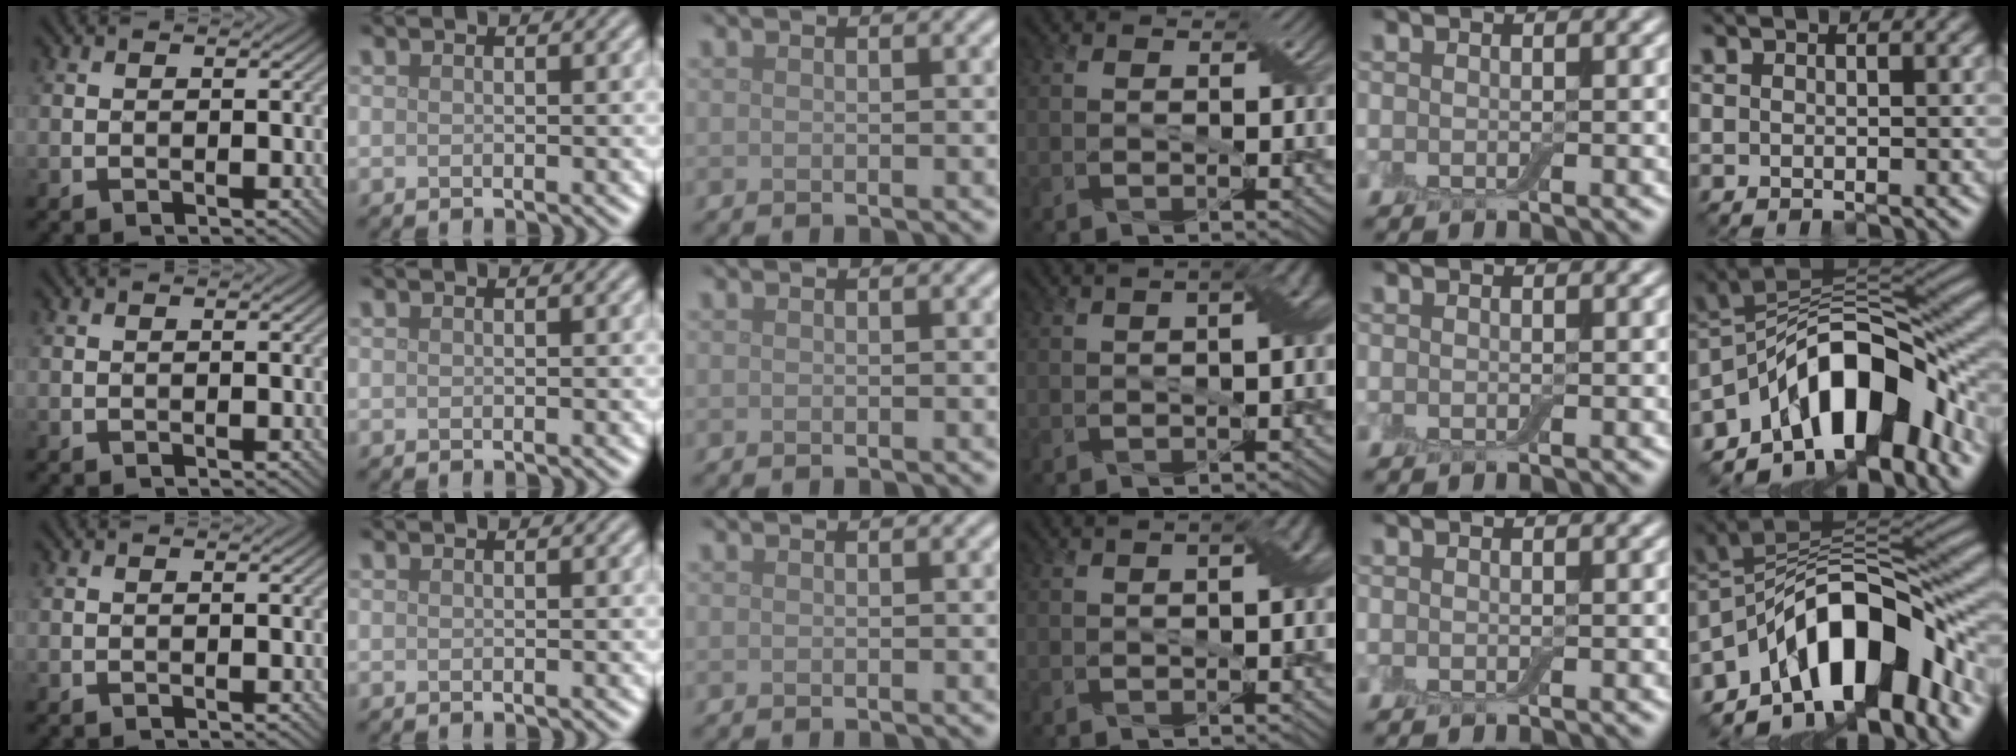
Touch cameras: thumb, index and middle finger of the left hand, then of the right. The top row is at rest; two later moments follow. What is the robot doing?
{"motion": "pour", "object": "bottle"}